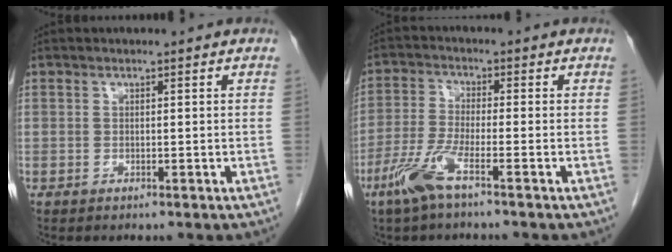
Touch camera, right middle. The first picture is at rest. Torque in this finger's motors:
{"motor_torque": [0.19, -0.09, 0.14, 0.05]}